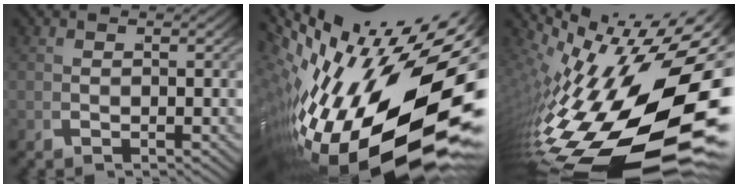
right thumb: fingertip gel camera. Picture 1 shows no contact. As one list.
[{"total": 24.7, "force": [-1.9, 13.8, 20.4], "torque": [-0.330, -0.044, 0.006]}, {"total": 19.7, "force": [-2.3, 8.7, 17.5], "torque": [-0.268, -0.046, -0.001]}]